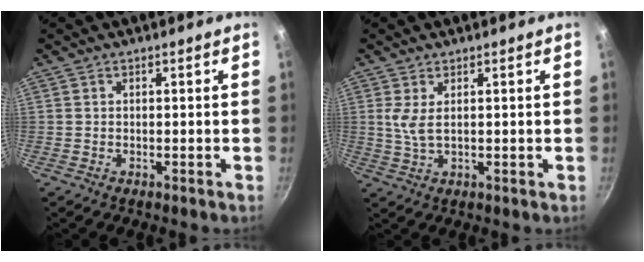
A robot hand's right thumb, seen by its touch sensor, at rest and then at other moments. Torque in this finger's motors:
{"motor_torque": [-0.09, -0.21, 0.31, 0.48, 0.07]}